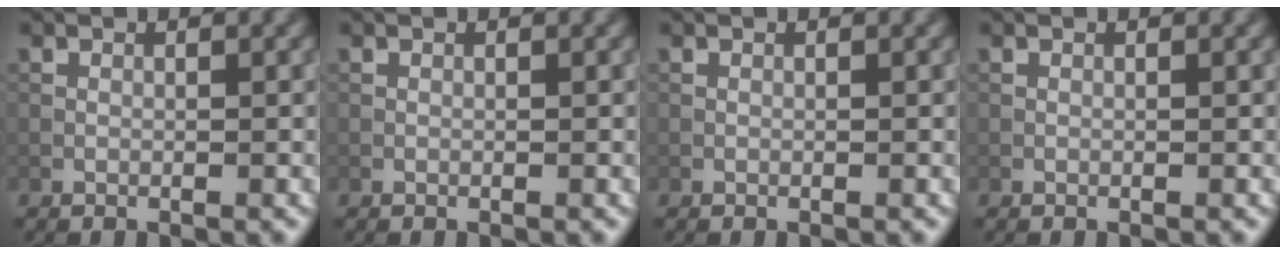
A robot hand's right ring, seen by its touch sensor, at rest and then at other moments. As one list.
[{"total": 0.0}, {"total": 0.0}, {"total": 0.0}]